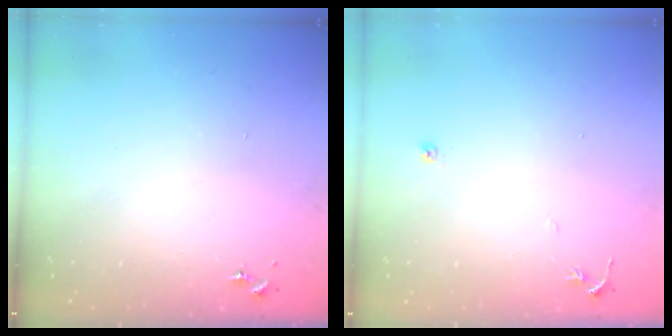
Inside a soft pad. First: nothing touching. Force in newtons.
{"total": 4.6, "press": 4.6, "slide": 0.5}